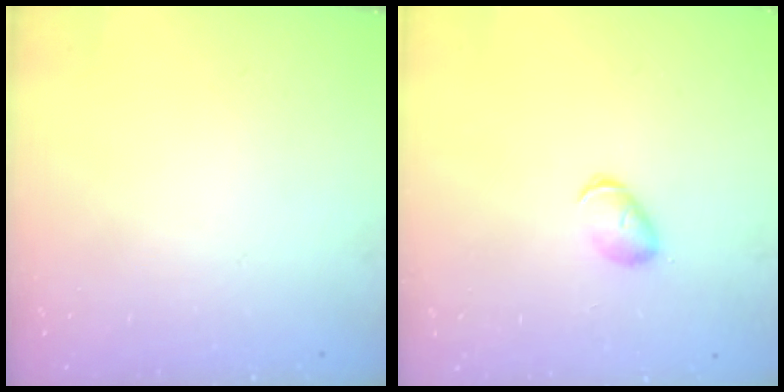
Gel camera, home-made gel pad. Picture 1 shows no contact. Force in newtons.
{"total": 5.8, "press": 5.7, "slide": 0.7}